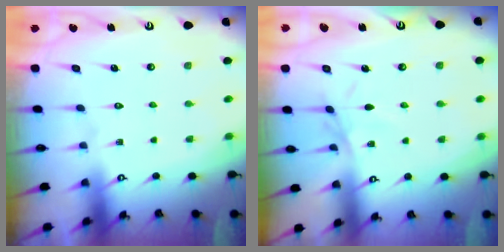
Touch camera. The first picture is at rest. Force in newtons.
{"total": 2.5, "press": 2.5, "slide": 0.6}